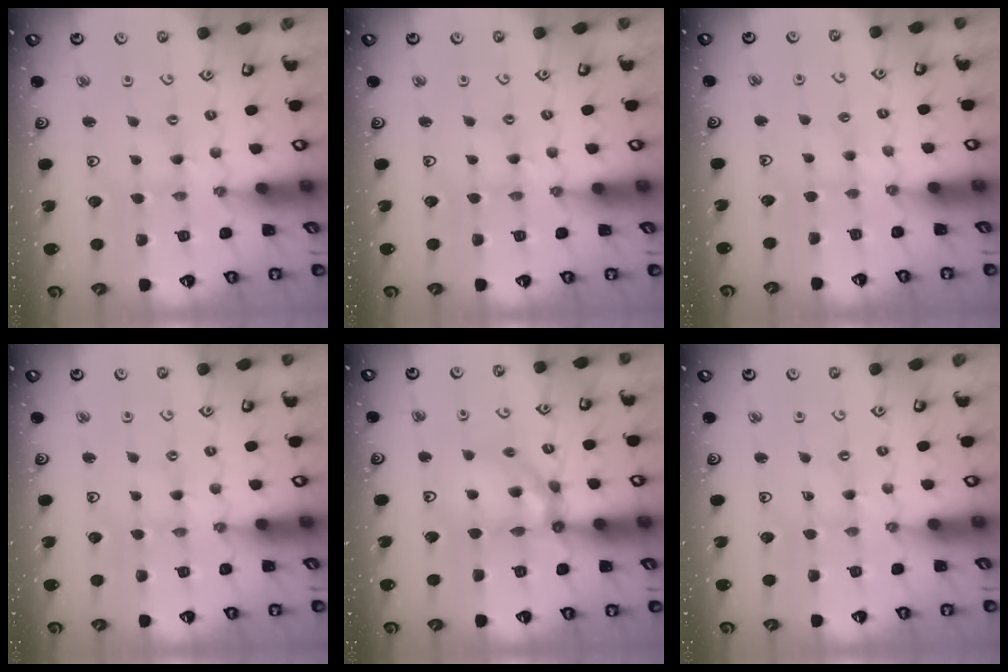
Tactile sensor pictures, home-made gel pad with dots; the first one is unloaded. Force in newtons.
{"total": 2.2, "press": 2.2, "slide": 0.3}
{"total": 2.7, "press": 2.6, "slide": 0.5}
{"total": 0.0}
{"total": 12.5, "press": 12.4, "slide": 1.6}
{"total": 0.0}